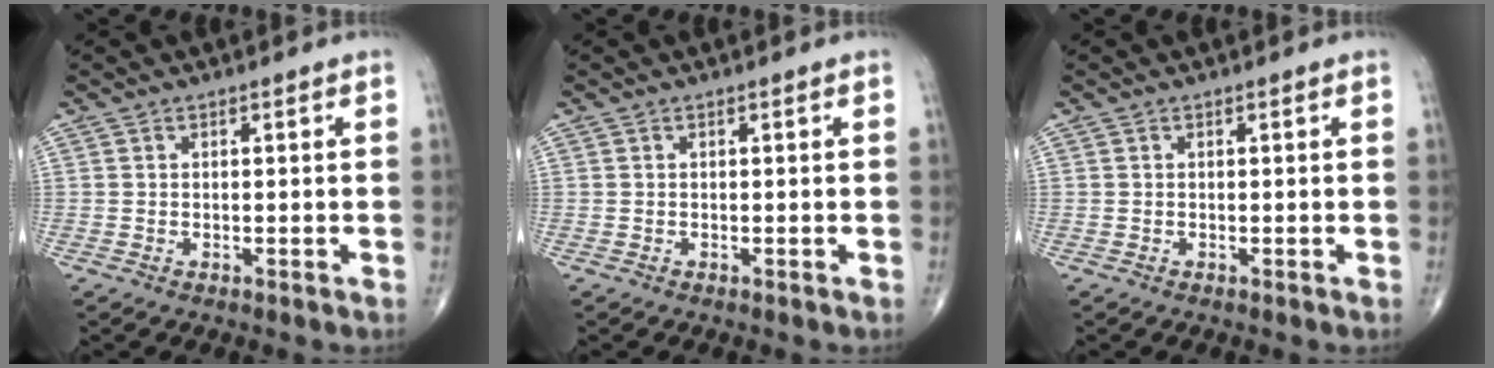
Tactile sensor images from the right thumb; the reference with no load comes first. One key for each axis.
{"total": 0.0}
{"total": 0.0}